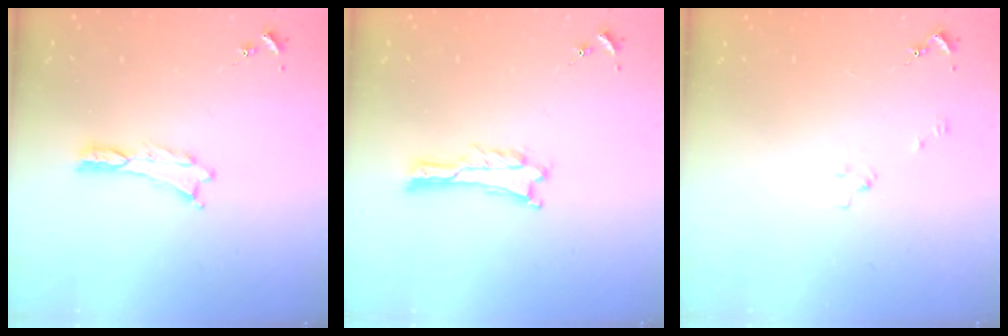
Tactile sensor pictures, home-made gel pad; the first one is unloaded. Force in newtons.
{"total": 1.0, "press": 1.0, "slide": 0.1}
{"total": 2.0, "press": 2.0, "slide": 0.2}